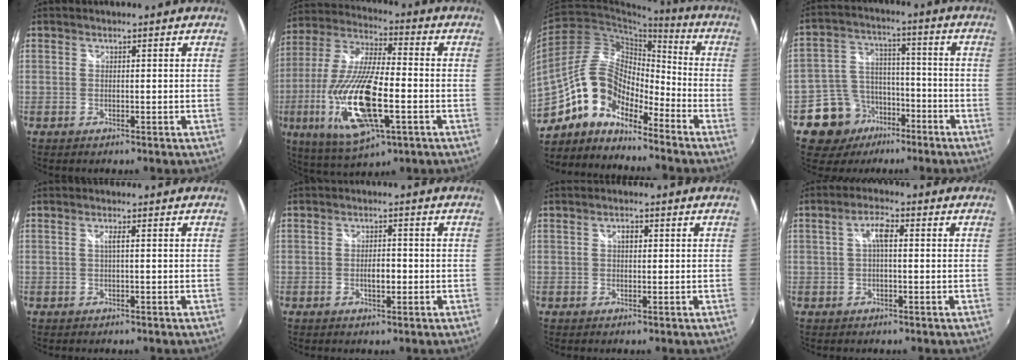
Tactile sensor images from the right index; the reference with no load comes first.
{"total": 21.1, "force": [-6.2, 6.3, 19.2], "torque": [-0.396, -0.032, -0.111]}
{"total": 12.8, "force": [-9.2, 6.3, 6.2], "torque": [-0.121, 0.024, -0.190]}
{"total": 11.3, "force": [-6.7, 8.6, 2.8], "torque": [-0.080, 0.031, -0.103]}
{"total": 1.1, "force": [0.0, -0.2, 1.1], "torque": [-0.019, 0.000, -0.002]}
{"total": 2.7, "force": [-0.7, 1.3, 2.3], "torque": [-0.041, 0.000, -0.011]}
{"total": 1.6, "force": [0.3, 1.0, 1.2], "torque": [-0.020, 0.005, 0.003]}
{"total": 3.6, "force": [0.3, 1.2, 3.3], "torque": [-0.063, 0.011, 0.006]}